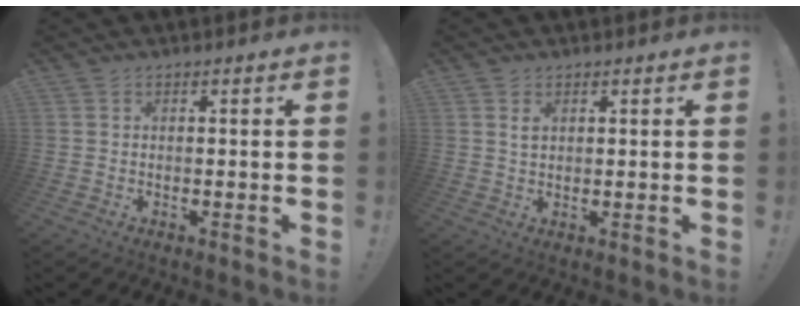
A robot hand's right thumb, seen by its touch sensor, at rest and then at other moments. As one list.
[{"total": 1.8, "force": [1.1, 1.1, 0.9], "torque": [-0.011, -0.002, 0.018]}]